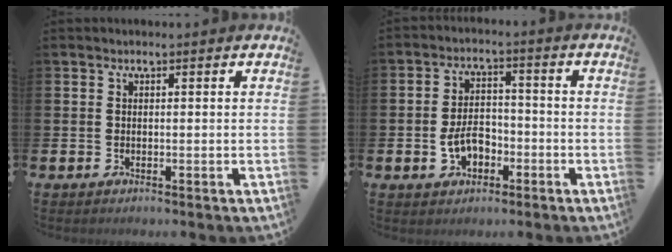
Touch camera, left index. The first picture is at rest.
{"total": 4.9, "force": [-1.9, 3.2, 3.2], "torque": [-0.058, 0.011, -0.036]}